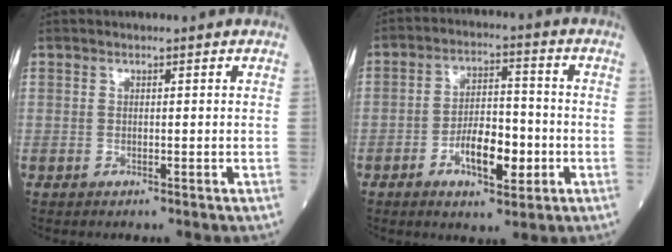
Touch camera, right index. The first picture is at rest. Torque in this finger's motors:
{"motor_torque": [0.34, 0.07, 0.16, 0.06]}